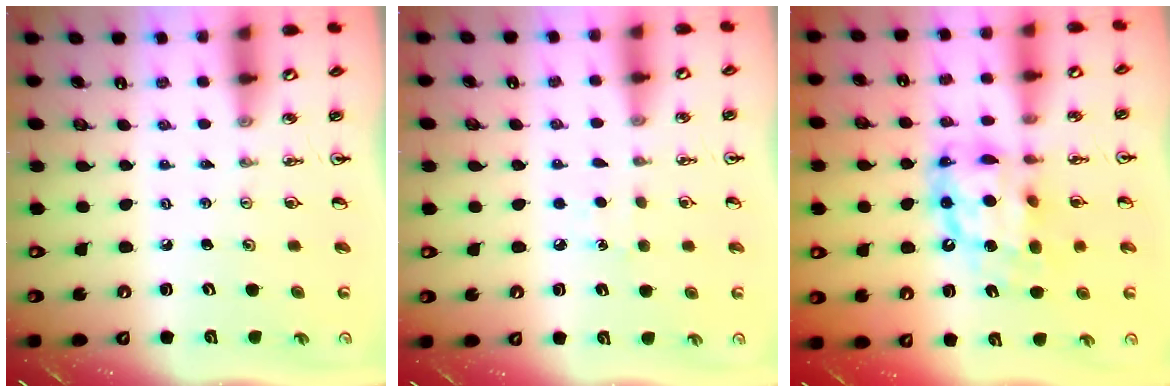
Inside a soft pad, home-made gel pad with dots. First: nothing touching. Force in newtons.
{"total": 4.6, "press": 4.5, "slide": 0.5}
{"total": 13.1, "press": 13.0, "slide": 1.1}